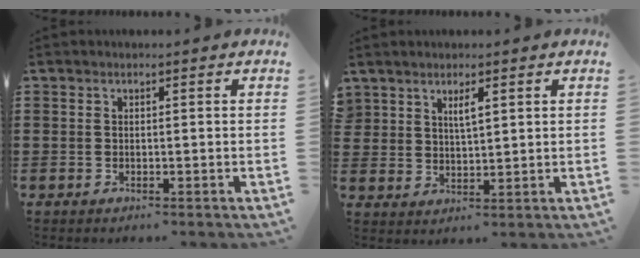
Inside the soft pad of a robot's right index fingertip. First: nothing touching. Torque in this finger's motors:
{"motor_torque": [-0.36, 0.06, 0.02, -0.02]}